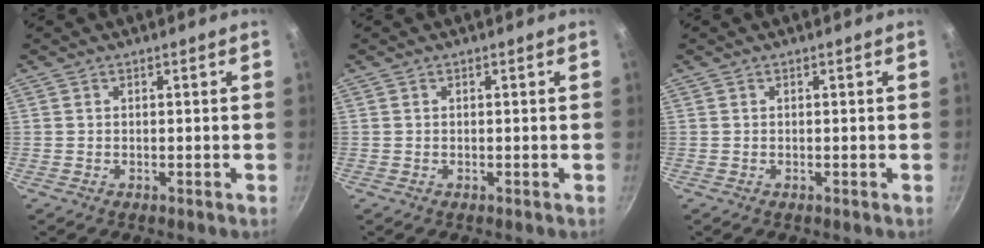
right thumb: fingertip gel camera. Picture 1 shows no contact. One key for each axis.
{"total": 0.0}
{"total": 0.0}